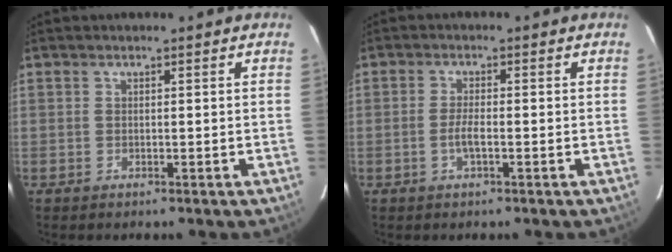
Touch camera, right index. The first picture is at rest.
{"total": 2.6, "force": [-0.9, 0.6, 2.4], "torque": [-0.051, 0.000, -0.019]}